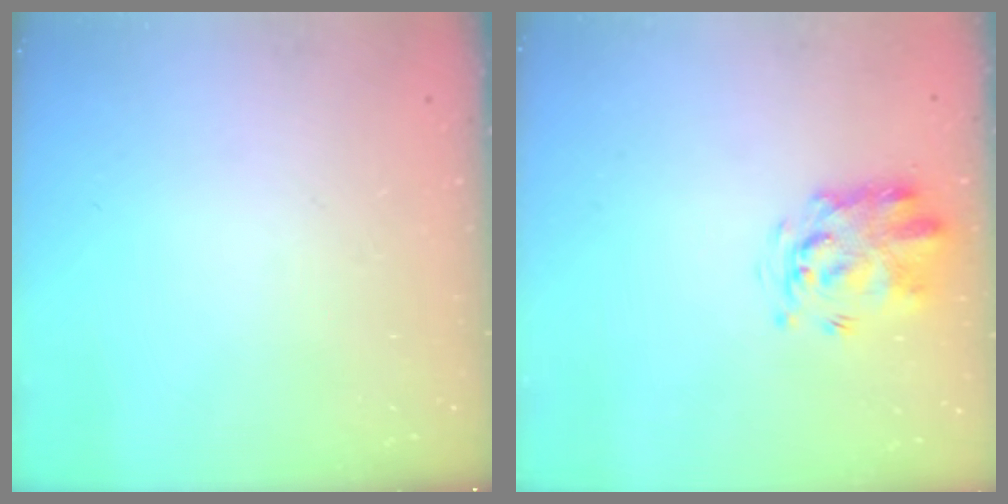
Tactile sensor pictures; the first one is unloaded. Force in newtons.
{"total": 3.3, "press": 3.2, "slide": 0.7}